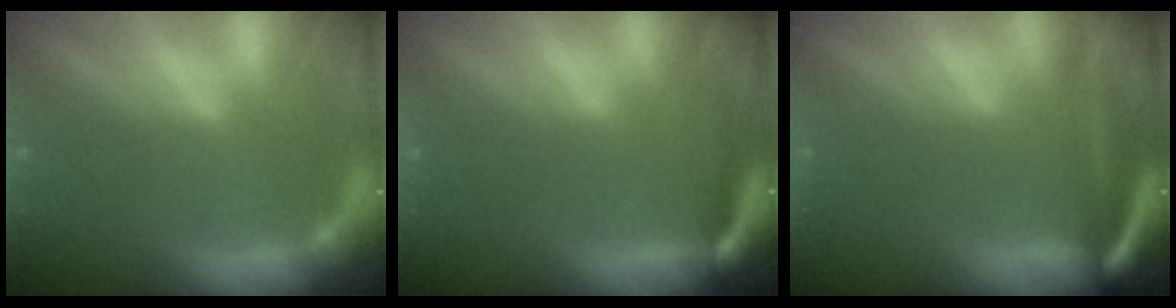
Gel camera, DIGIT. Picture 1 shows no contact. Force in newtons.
{"total": 5.5}
{"total": 9.2}